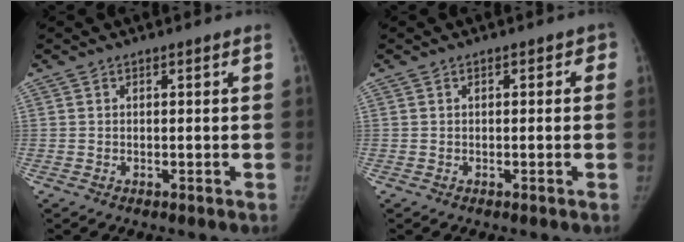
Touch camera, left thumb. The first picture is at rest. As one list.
[{"total": 1.4, "force": [0.3, 1.0, 1.0], "torque": [0.007, 0.006, -0.004]}]